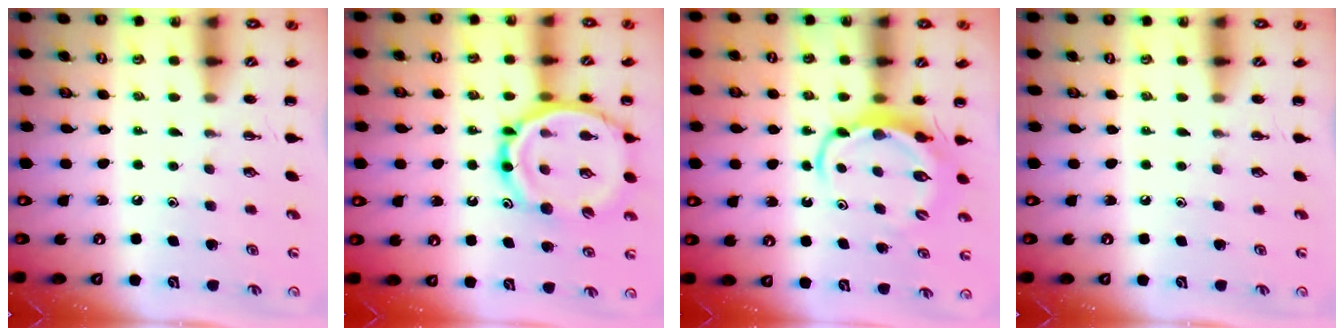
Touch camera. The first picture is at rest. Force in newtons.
{"total": 20.0, "press": 19.7, "slide": 3.3}
{"total": 5.9, "press": 5.9, "slide": 0.5}
{"total": 0.0}